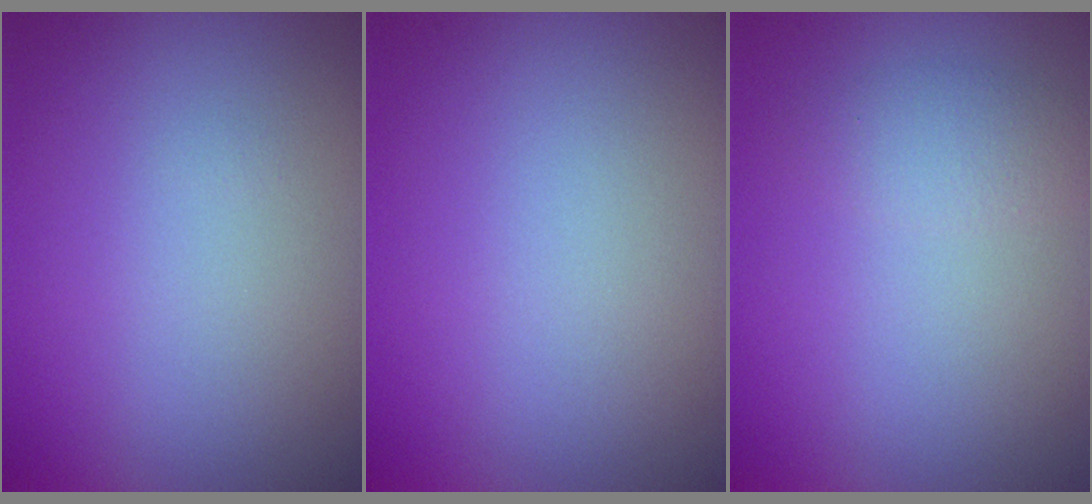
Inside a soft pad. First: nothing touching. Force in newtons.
{"total": 0.0}
{"total": 1.6, "press": 1.6, "slide": 0.0}